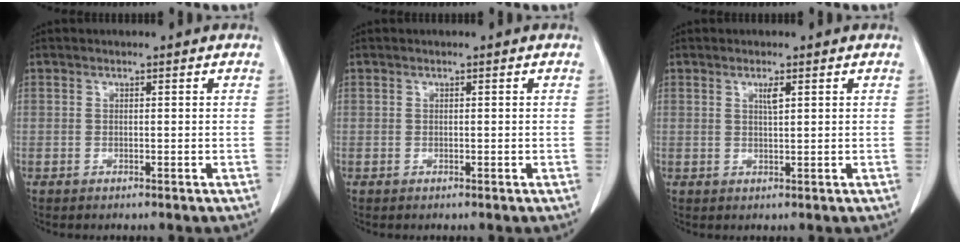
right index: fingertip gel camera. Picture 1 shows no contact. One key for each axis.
{"total": 0.0}
{"total": 1.5, "fx": 0.7, "fy": 0.1, "fz": 1.3, "tx": -0.027, "ty": -0.002, "tz": 0.013}